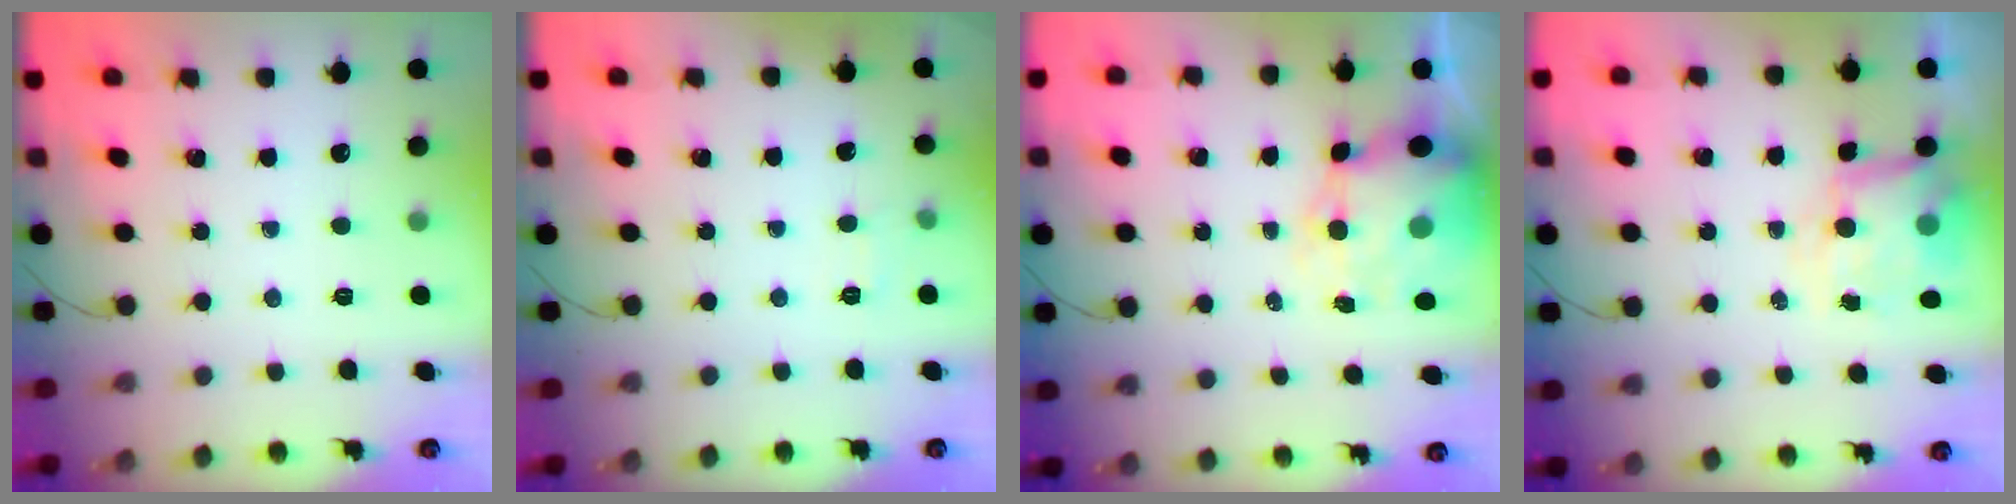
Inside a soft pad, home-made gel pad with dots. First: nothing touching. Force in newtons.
{"total": 2.7, "press": 2.2, "slide": 1.6}
{"total": 9.6, "press": 9.2, "slide": 2.7}
{"total": 6.8, "press": 6.5, "slide": 1.9}